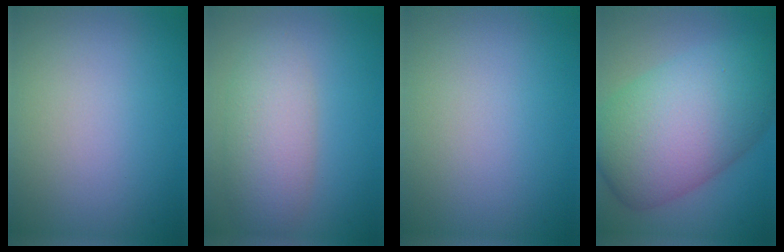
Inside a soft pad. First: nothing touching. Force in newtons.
{"total": 4.6, "press": 4.6, "slide": 0.1}
{"total": 0.0}
{"total": 11.8, "press": 11.8, "slide": 0.2}